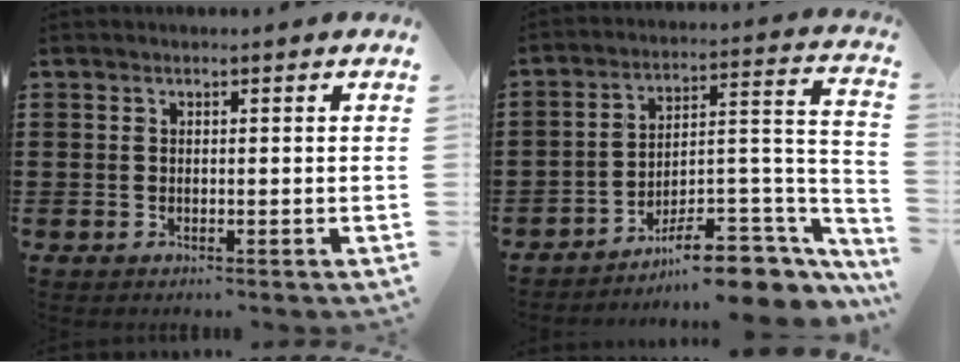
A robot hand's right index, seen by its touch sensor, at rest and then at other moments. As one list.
[{"total": 10.0, "force": [-7.8, 2.9, 5.5], "torque": [-0.065, 0.023, -0.143]}]